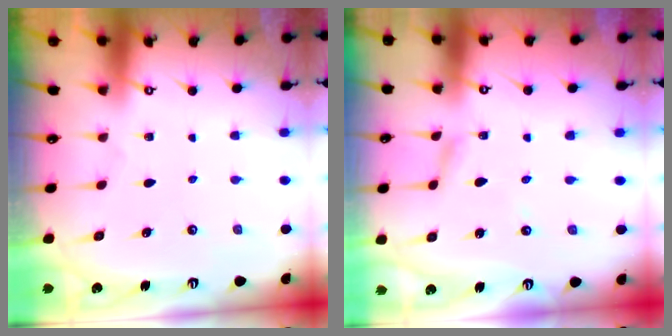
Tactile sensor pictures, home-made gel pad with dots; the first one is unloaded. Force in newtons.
{"total": 3.0, "press": 3.0, "slide": 0.1}